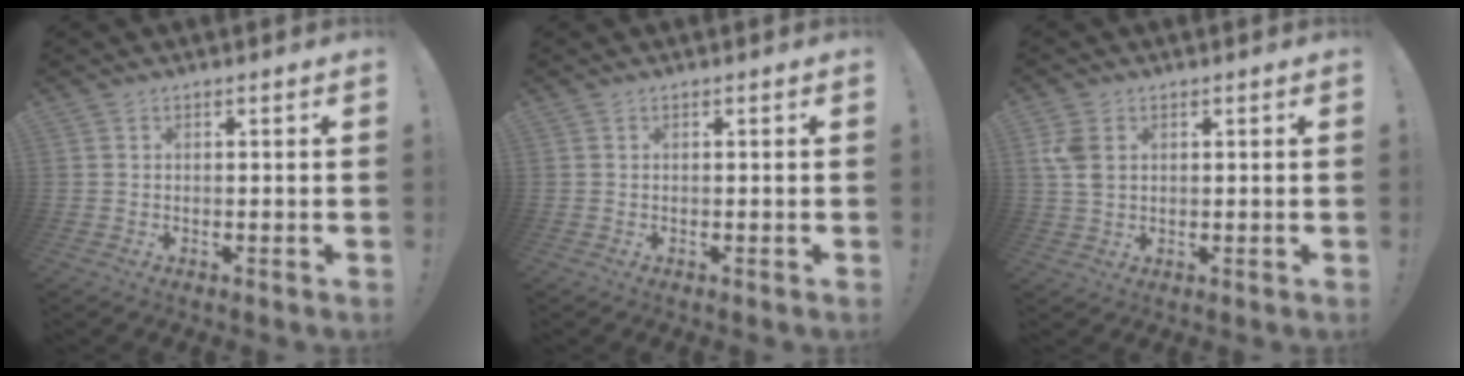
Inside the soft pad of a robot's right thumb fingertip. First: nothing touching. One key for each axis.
{"total": 0.0}
{"total": 5.2, "fx": 1.7, "fy": 3.4, "fz": 3.6, "tx": -0.069, "ty": 0.000, "tz": 0.033}